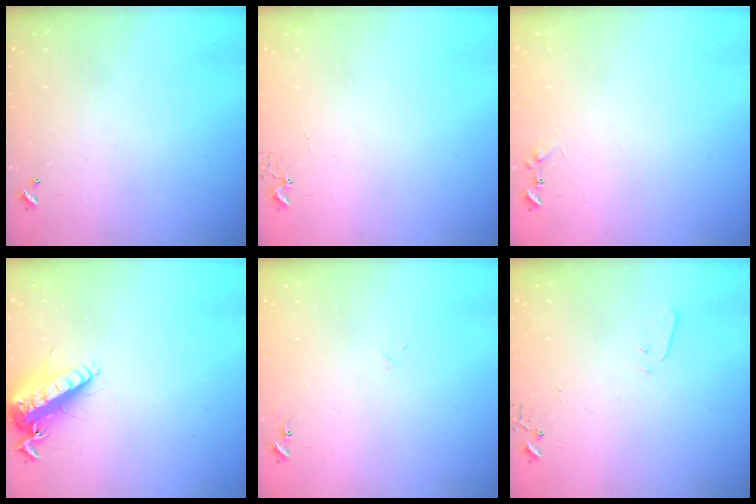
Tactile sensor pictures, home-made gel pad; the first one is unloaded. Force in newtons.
{"total": 2.7, "press": 2.7, "slide": 0.3}
{"total": 7.1, "press": 7.0, "slide": 0.5}
{"total": 14.6, "press": 14.4, "slide": 2.8}
{"total": 7.8, "press": 7.8, "slide": 0.6}
{"total": 1.9, "press": 1.9, "slide": 0.4}